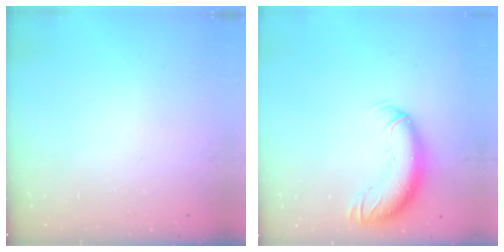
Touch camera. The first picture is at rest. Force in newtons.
{"total": 13.1, "press": 12.8, "slide": 2.9}